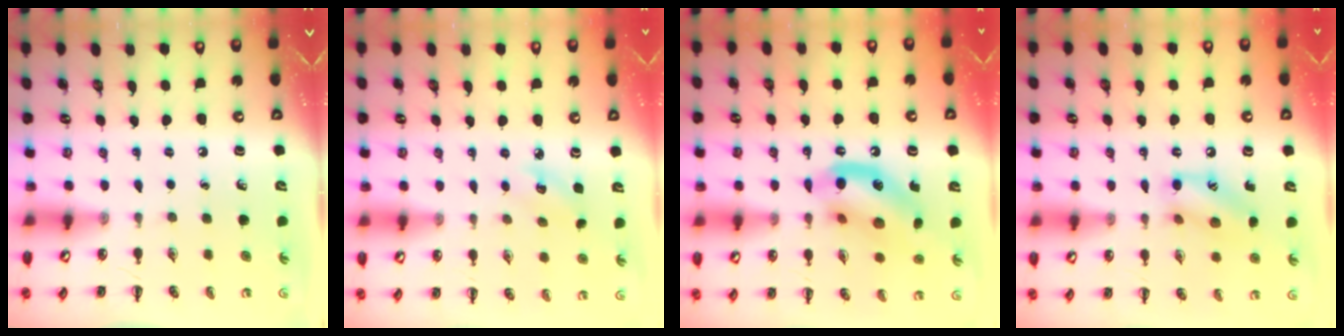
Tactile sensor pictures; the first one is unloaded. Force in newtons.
{"total": 4.7, "press": 4.5, "slide": 1.3}
{"total": 13.9, "press": 13.7, "slide": 2.5}
{"total": 12.2, "press": 12.0, "slide": 1.9}